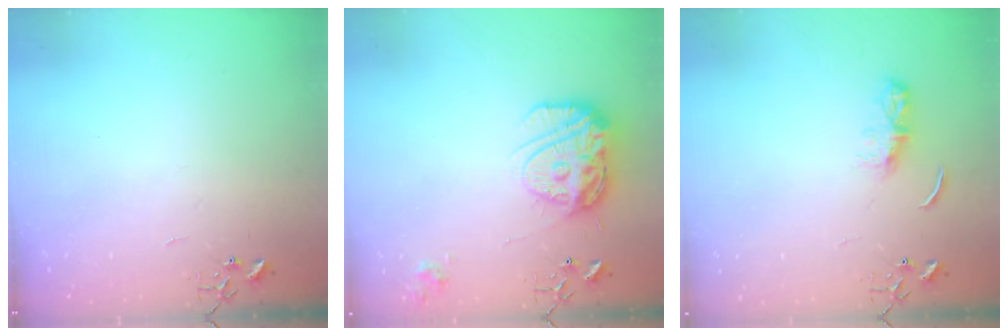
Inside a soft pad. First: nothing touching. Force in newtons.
{"total": 15.4, "press": 15.3, "slide": 1.4}
{"total": 5.9, "press": 5.9, "slide": 0.6}